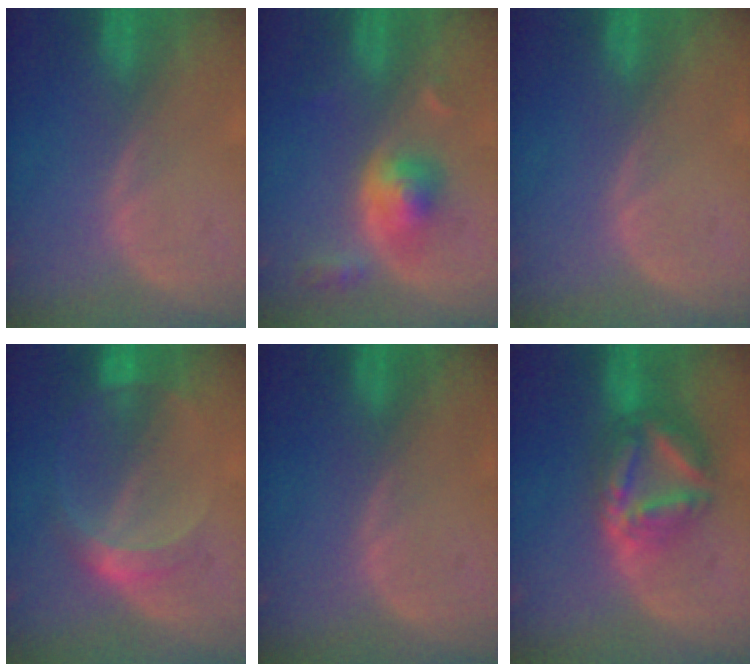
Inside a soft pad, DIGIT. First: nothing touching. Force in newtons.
{"total": 5.2, "press": 4.9, "slide": 1.9}
{"total": 0.0}
{"total": 5.2, "press": 4.8, "slide": 2.0}
{"total": 0.0}
{"total": 8.1, "press": 8.1, "slide": 0.8}